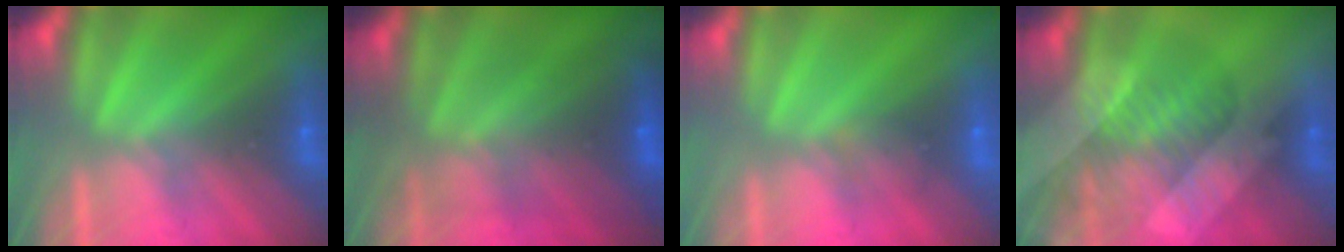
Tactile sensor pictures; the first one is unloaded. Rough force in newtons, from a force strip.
{"total": 5.7}
{"total": 1.3}
{"total": 3.4}